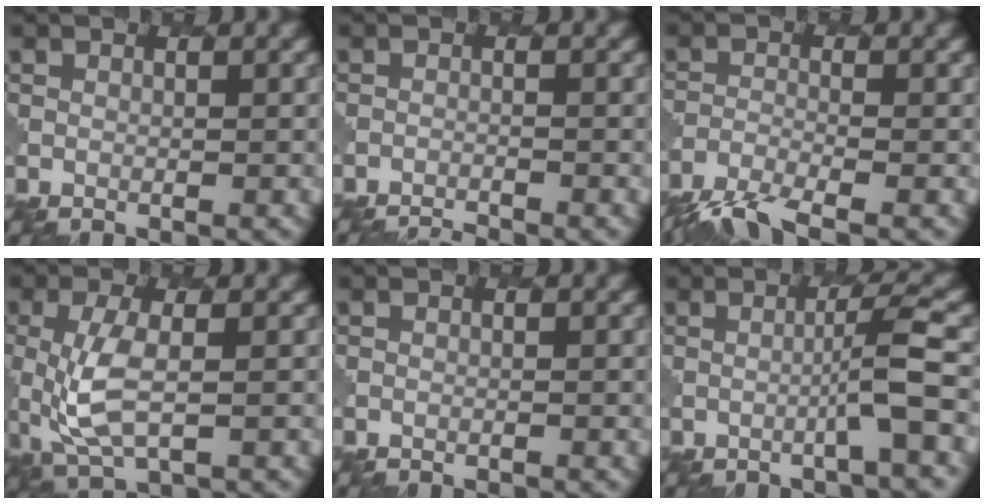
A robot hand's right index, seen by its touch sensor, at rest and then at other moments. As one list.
[{"total": 2.3, "force": [-2.3, 0.2, 0.4], "torque": [-0.005, -0.008, -0.040]}, {"total": 5.1, "force": [-4.3, 0.9, 2.5], "torque": [-0.051, -0.012, -0.085]}, {"total": 4.5, "force": [0.0, 1.8, 4.1], "torque": [-0.104, -0.010, 0.002]}, {"total": 0.8, "force": [-0.8, 0.2, 0.1], "torque": [0.010, 0.000, -0.013]}, {"total": 3.1, "force": [-0.6, -0.3, 3.0], "torque": [-0.047, 0.015, -0.025]}]